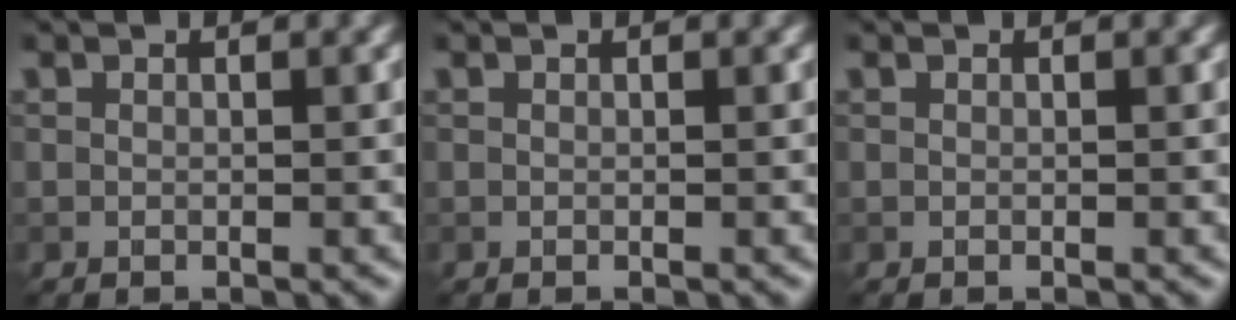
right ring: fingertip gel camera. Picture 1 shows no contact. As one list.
[{"total": 0.0}, {"total": 0.0}]